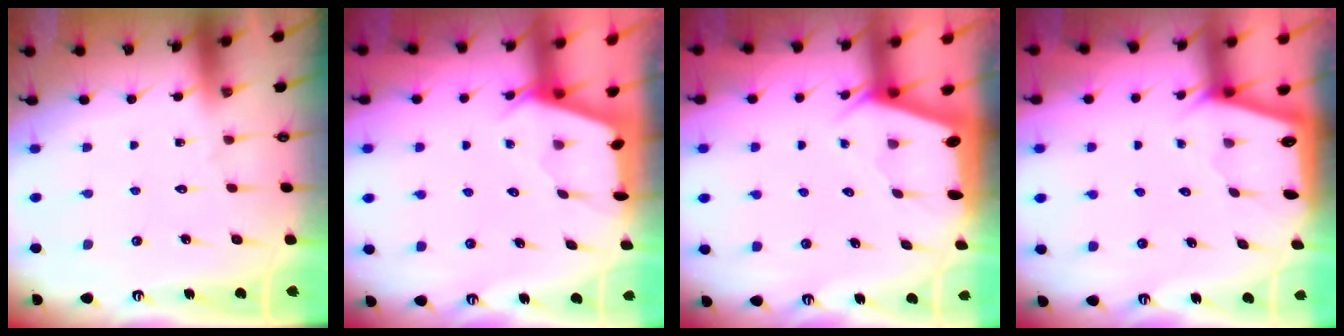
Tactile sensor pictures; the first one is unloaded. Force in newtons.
{"total": 2.4, "press": 2.4, "slide": 0.3}
{"total": 1.8, "press": 1.8, "slide": 0.3}
{"total": 2.0, "press": 2.0, "slide": 0.3}